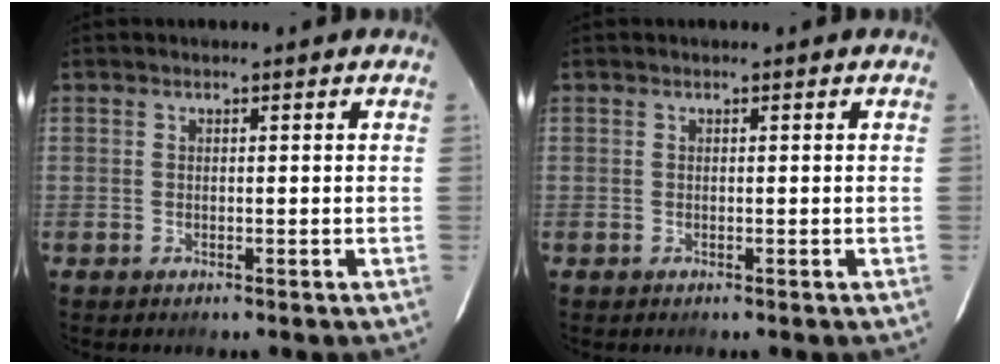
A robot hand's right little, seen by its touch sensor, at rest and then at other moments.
{"total": 0.0}